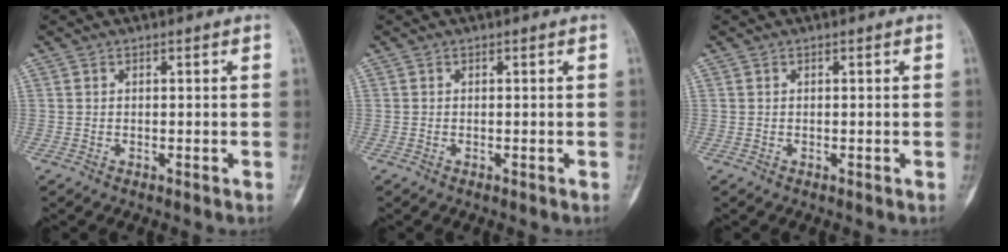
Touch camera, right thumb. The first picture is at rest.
{"total": 0.0}
{"total": 0.0}